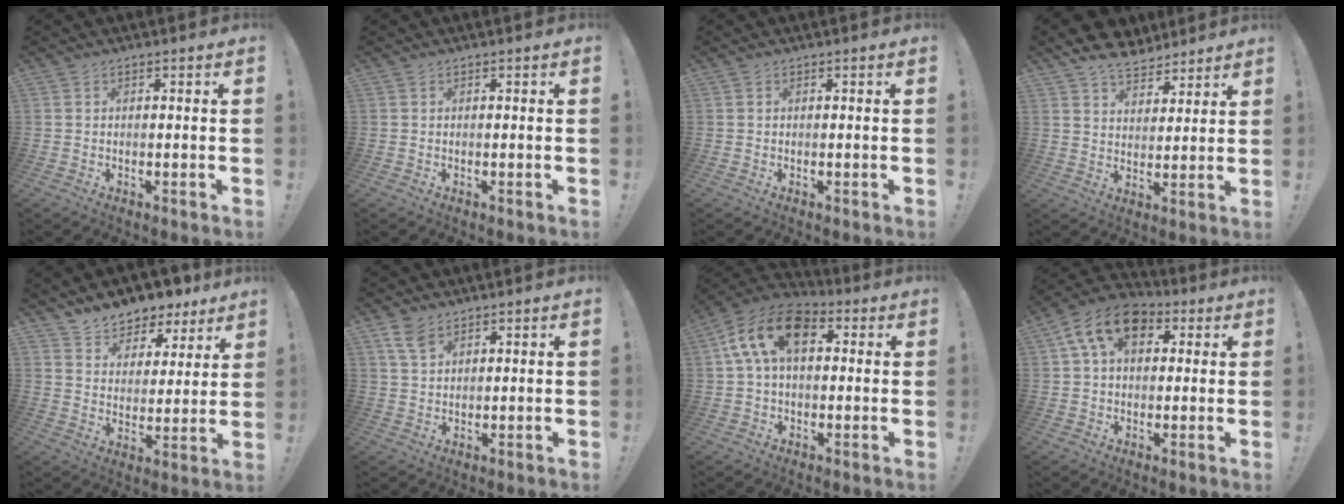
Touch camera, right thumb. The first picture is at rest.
{"total": 0.0}
{"total": 0.0}
{"total": 8.3, "force": [6.8, 4.1, 2.5], "torque": [-0.044, -0.044, 0.131]}
{"total": 8.1, "force": [7.1, 3.8, 0.8], "torque": [-0.023, -0.063, 0.135]}
{"total": 5.5, "force": [3.7, 2.7, 3.0], "torque": [-0.051, -0.016, 0.070]}
{"total": 15.7, "force": [4.9, 9.6, 11.5], "torque": [-0.209, 0.002, 0.088]}
{"total": 13.0, "force": [4.7, 8.8, 8.4], "torque": [-0.132, -0.003, 0.089]}